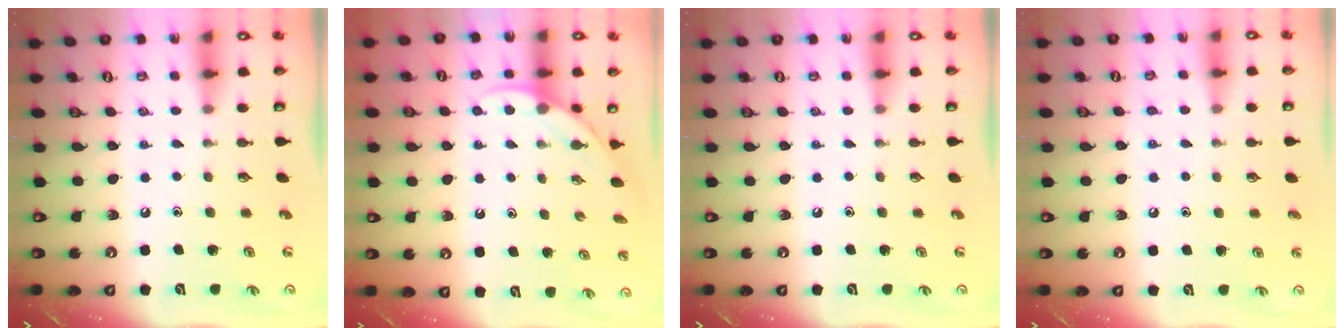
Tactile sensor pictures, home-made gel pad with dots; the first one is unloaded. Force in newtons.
{"total": 5.4, "press": 5.4, "slide": 0.2}
{"total": 0.0}
{"total": 4.9, "press": 4.9, "slide": 0.5}